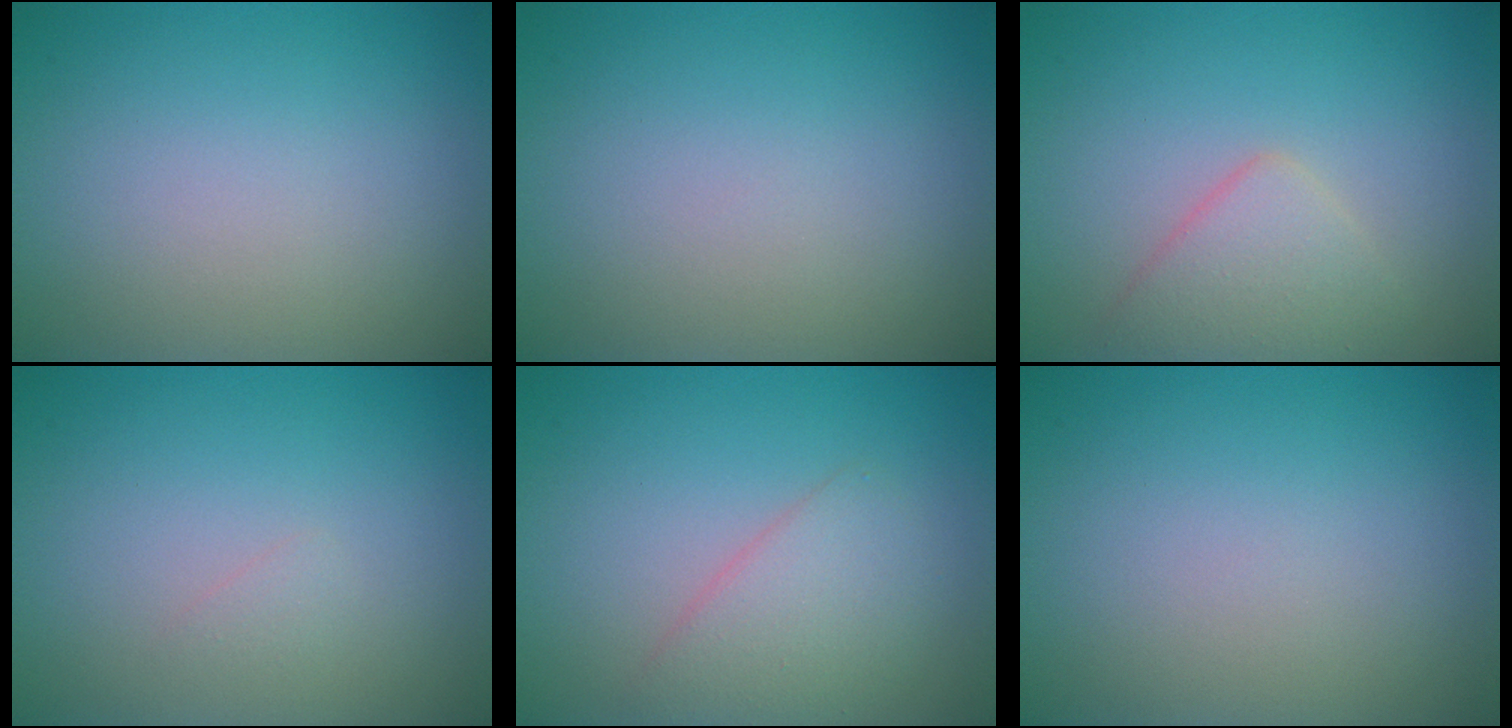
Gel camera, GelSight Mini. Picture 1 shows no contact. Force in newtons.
{"total": 0.0}
{"total": 2.9, "press": 2.9, "slide": 0.1}
{"total": 0.6, "press": 0.6, "slide": 0.0}
{"total": 2.6, "press": 2.6, "slide": 0.1}
{"total": 0.0}